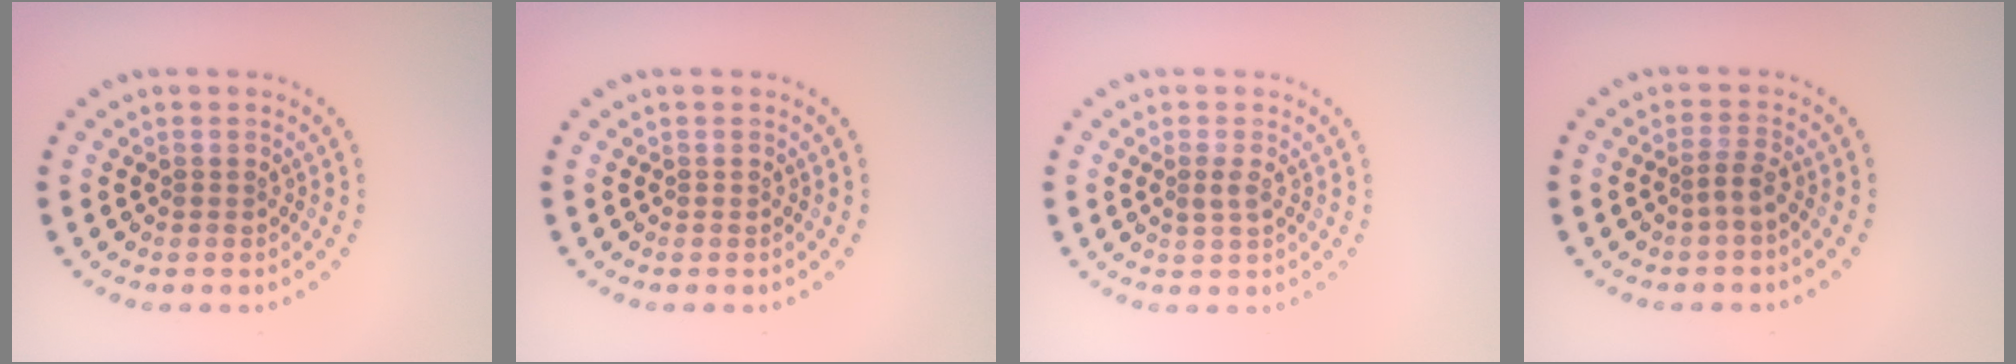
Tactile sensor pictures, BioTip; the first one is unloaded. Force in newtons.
{"total": 0.0}
{"total": 1.1, "press": 1.0, "slide": 0.3}
{"total": 1.4, "press": 1.1, "slide": 0.9}